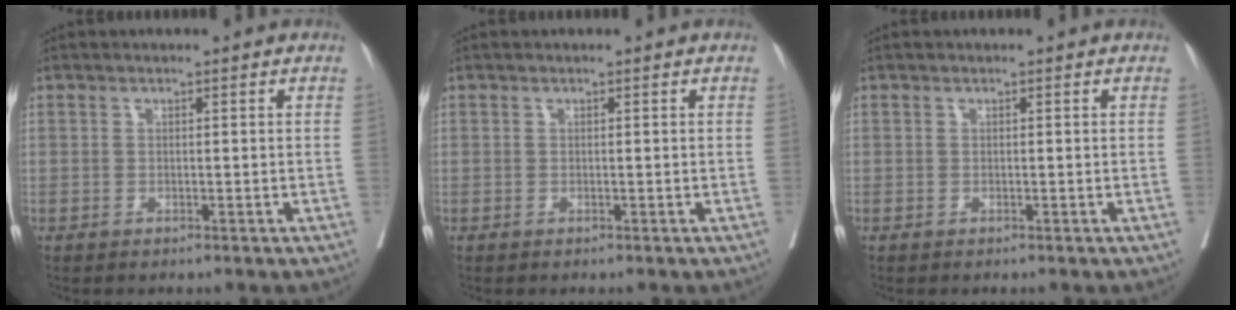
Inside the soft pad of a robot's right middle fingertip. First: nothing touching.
{"total": 0.0}
{"total": 0.0}